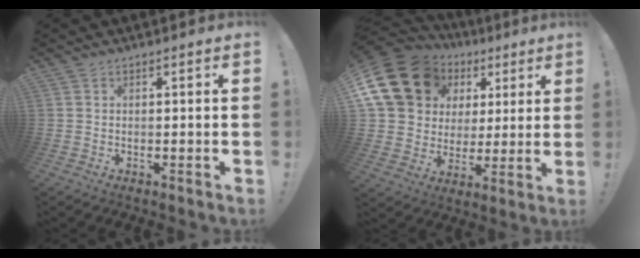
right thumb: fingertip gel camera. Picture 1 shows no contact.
{"total": 20.5, "force": [8.6, 15.9, 9.8], "torque": [-0.164, -0.039, 0.187]}